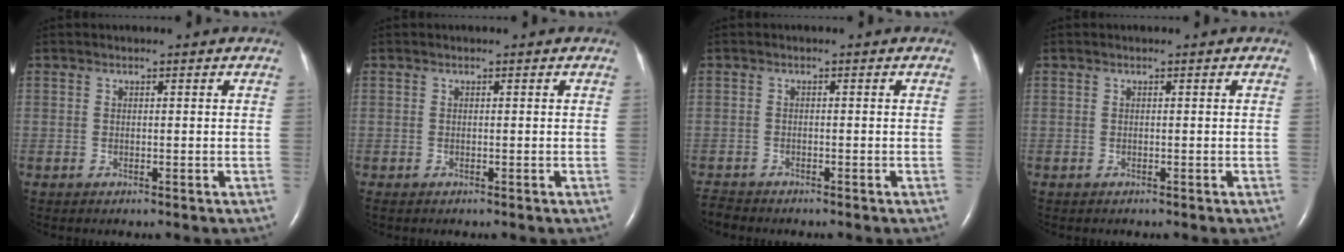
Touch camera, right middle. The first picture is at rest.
{"total": 0.0}
{"total": 1.9, "force": [-1.9, 0.2, 0.0], "torque": [-0.003, -0.010, -0.034]}
{"total": 0.0}